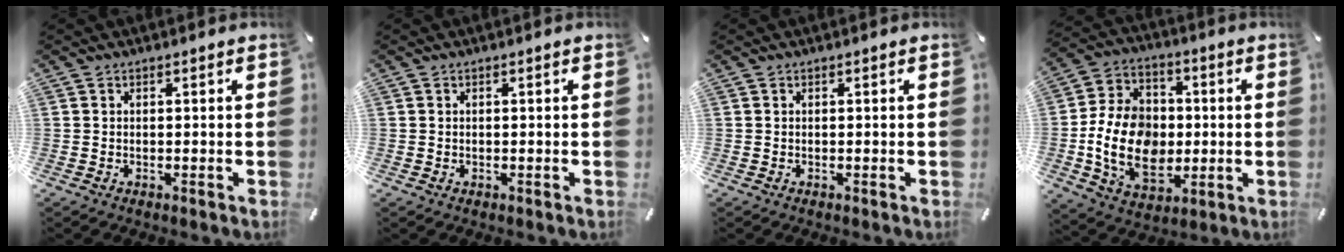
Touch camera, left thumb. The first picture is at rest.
{"total": 0.0}
{"total": 0.0}
{"total": 16.4, "force": [-1.9, 12.6, 10.3], "torque": [-0.220, 0.005, -0.034]}